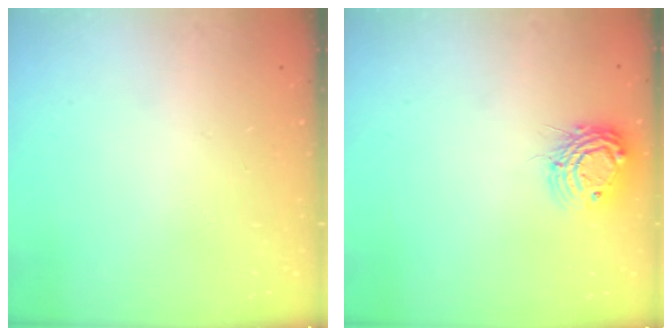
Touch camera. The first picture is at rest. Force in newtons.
{"total": 10.5, "press": 10.4, "slide": 0.9}